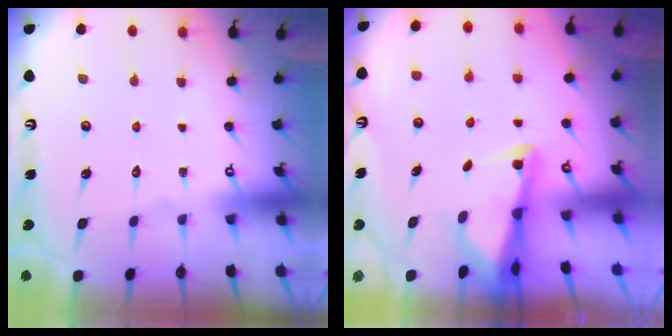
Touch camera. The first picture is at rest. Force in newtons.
{"total": 2.4, "press": 2.4, "slide": 0.5}